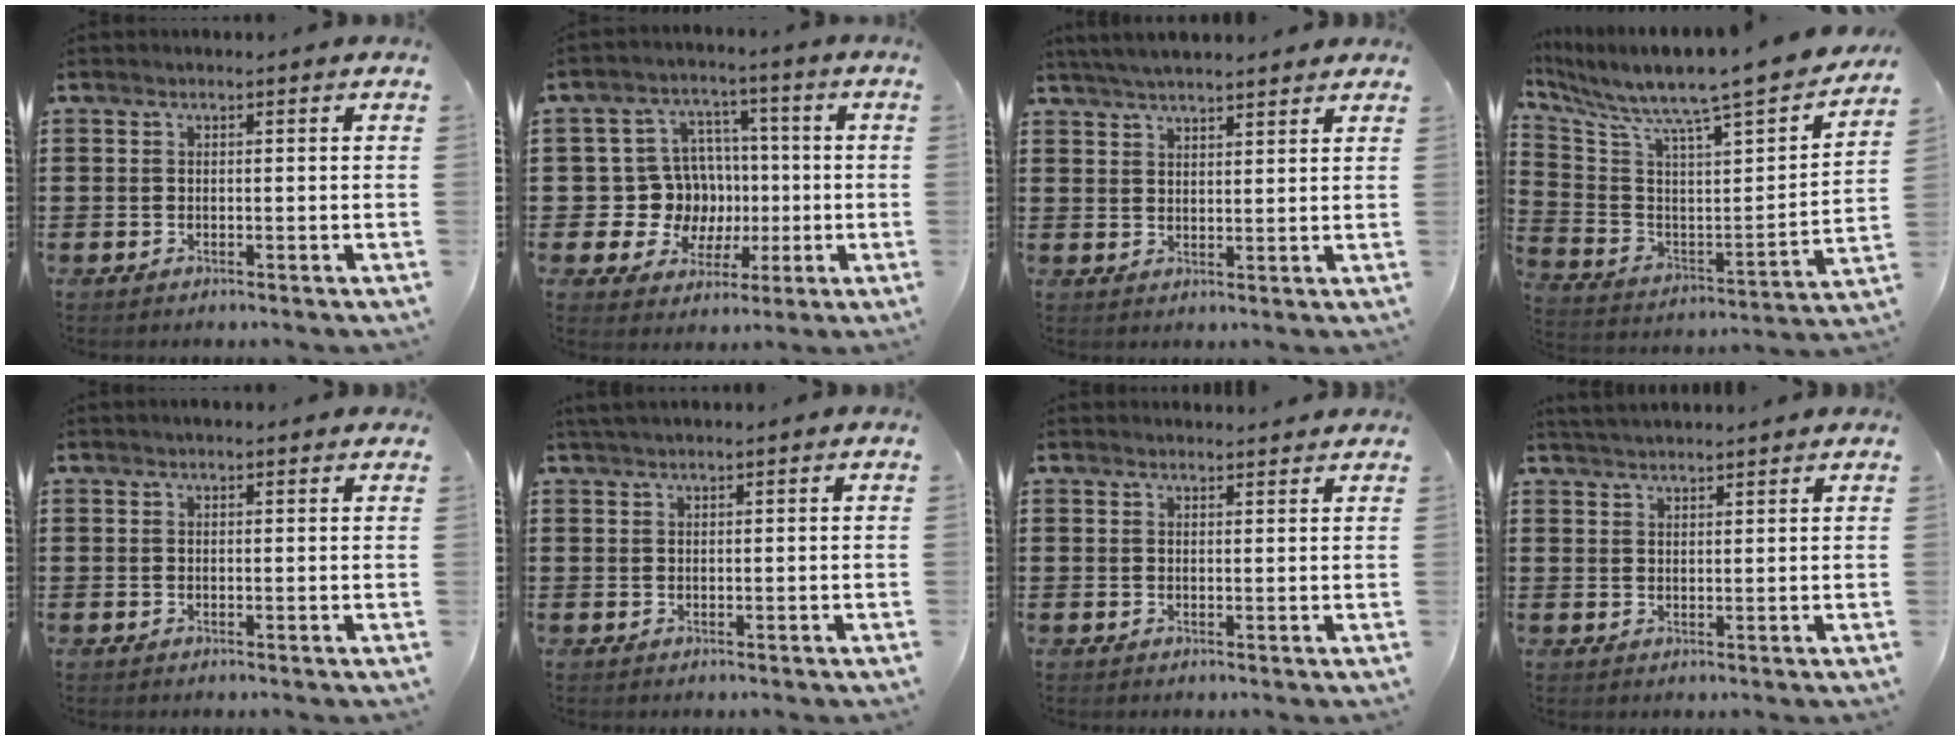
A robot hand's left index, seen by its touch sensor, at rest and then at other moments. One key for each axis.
{"total": 10.0, "fx": 0.3, "fy": 9.7, "fz": 2.6, "tx": -0.089, "ty": 0.002, "tz": 0.017}
{"total": 4.0, "fx": 3.8, "fy": 0.0, "fz": 1.1, "tx": -0.033, "ty": -0.006, "tz": 0.070}
{"total": 8.6, "fx": 7.7, "fy": -0.3, "fz": 3.9, "tx": -0.104, "ty": -0.078, "tz": 0.115}
{"total": 0.9, "fx": 0.7, "fy": 0.3, "fz": 0.4, "tx": -0.009, "ty": 0.002, "tz": 0.014}
{"total": 1.2, "fx": 1.1, "fy": 0.1, "fz": 0.5, "tx": -0.012, "ty": 0.001, "tz": 0.020}
{"total": 1.6, "fx": 1.6, "fy": 0.1, "fz": 0.1, "tx": -0.007, "ty": 0.001, "tz": 0.032}
{"total": 2.5, "fx": 2.4, "fy": -0.1, "fz": 0.2, "tx": -0.009, "ty": 0.000, "tz": 0.048}